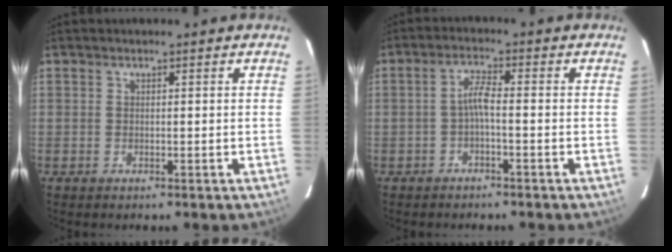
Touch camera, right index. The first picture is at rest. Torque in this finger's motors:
{"motor_torque": [0.44, -0.31, 0.31, 0.08]}